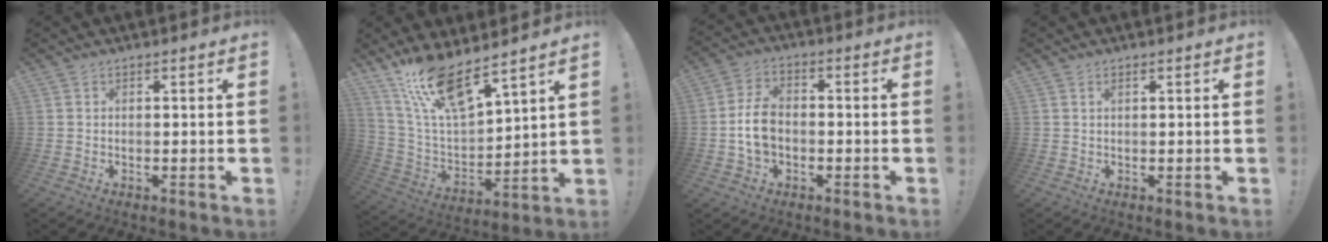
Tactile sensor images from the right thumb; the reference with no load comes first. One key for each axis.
{"total": 15.5, "fx": 12.1, "fy": 4.0, "fz": 8.8, "tx": -0.181, "ty": -0.082, "tz": 0.217}
{"total": 9.1, "fx": -1.5, "fy": 6.4, "fz": 6.2, "tx": -0.125, "ty": 0.011, "tz": -0.026}
{"total": 0.6, "fx": 0.2, "fy": 0.2, "fz": 0.5, "tx": -0.011, "ty": 0.001, "tz": 0.004}